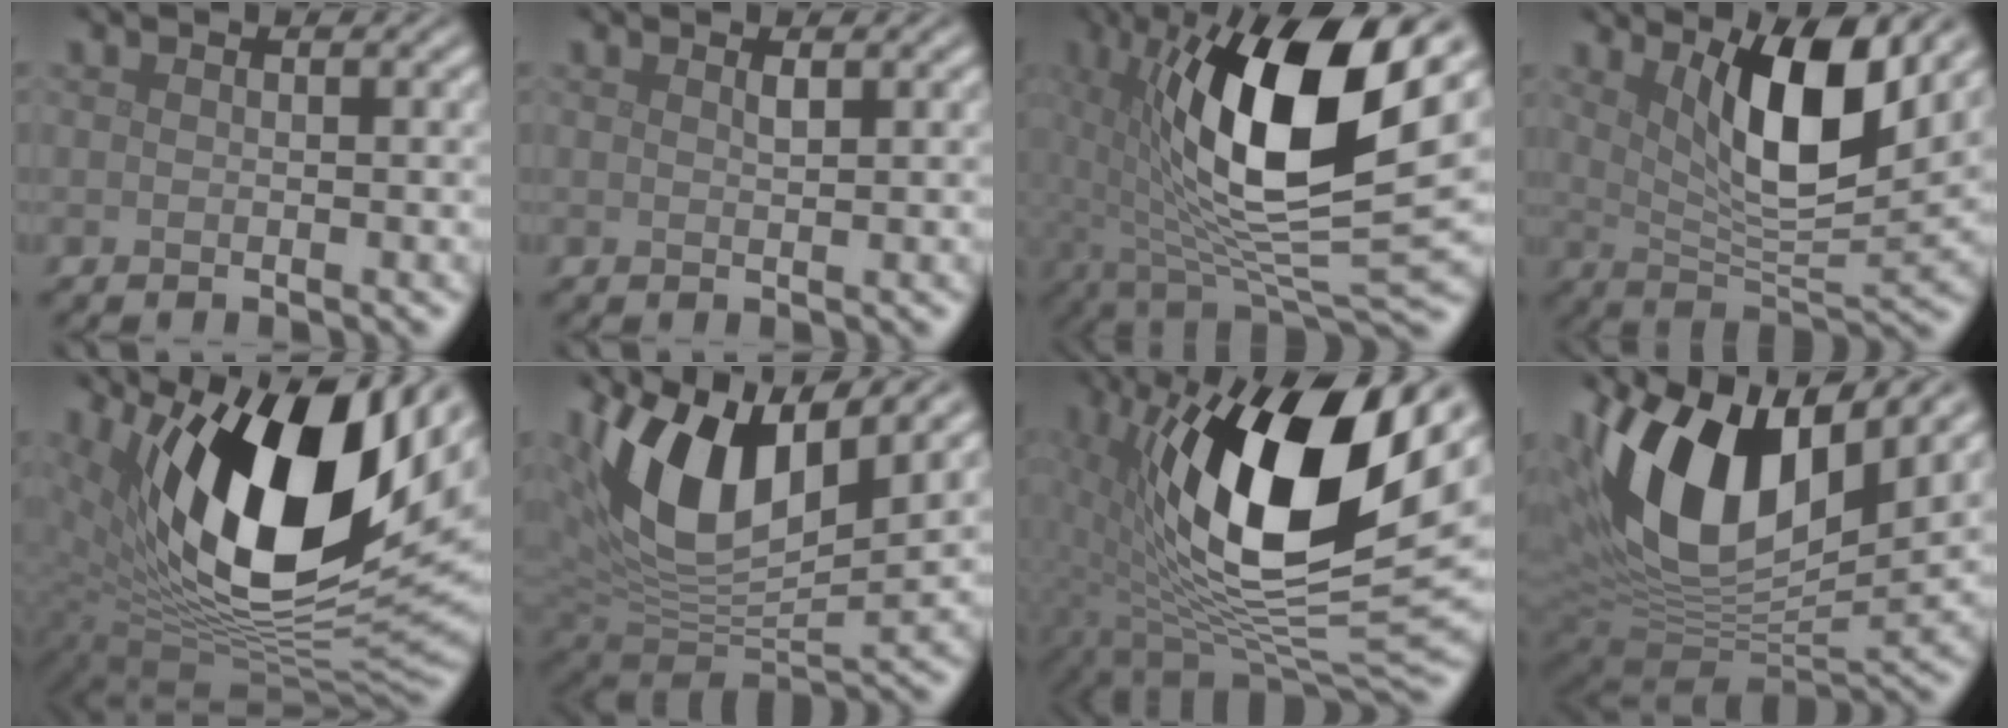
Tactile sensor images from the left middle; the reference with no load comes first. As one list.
[{"total": 0.7, "force": [0.5, 0.1, 0.5], "torque": [-0.008, -0.002, 0.009]}, {"total": 14.2, "force": [3.0, 4.7, 13.0], "torque": [-0.218, -0.012, 0.055]}, {"total": 8.4, "force": [3.5, 2.4, 7.2], "torque": [-0.121, -0.015, 0.063]}, {"total": 16.5, "force": [6.3, 7.7, 13.2], "torque": [-0.208, -0.013, 0.112]}, {"total": 11.4, "force": [4.8, 5.2, 8.9], "torque": [-0.168, 0.002, 0.087]}, {"total": 15.9, "force": [3.9, 6.6, 13.9], "torque": [-0.224, -0.016, 0.063]}, {"total": 15.0, "force": [5.3, 7.6, 11.8], "torque": [-0.222, 0.013, 0.091]}]